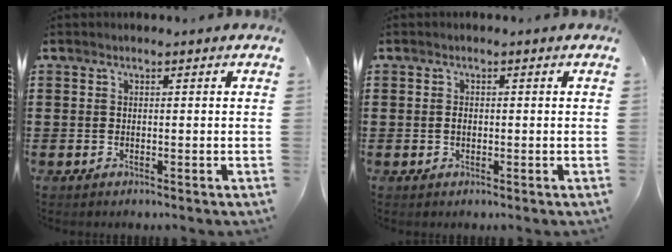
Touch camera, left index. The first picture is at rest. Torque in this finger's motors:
{"motor_torque": [0.55, 0.35, 0.10, 0.05]}